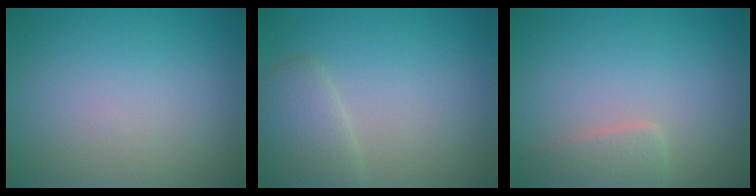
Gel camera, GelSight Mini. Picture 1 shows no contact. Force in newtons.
{"total": 2.6, "press": 2.6, "slide": 0.2}
{"total": 2.0, "press": 2.0, "slide": 0.2}